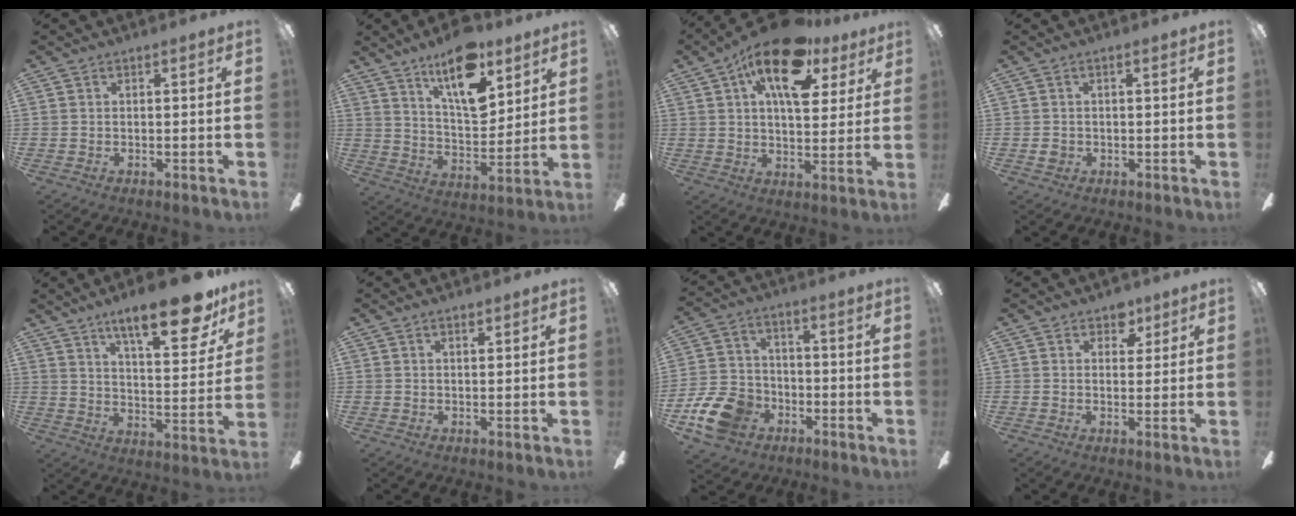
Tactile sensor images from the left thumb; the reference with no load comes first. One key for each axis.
{"total": 18.1, "fx": 11.4, "fy": 7.8, "fz": 11.7, "tx": -0.185, "ty": -0.057, "tz": 0.191}
{"total": 18.1, "fx": 9.8, "fy": 8.0, "fz": 12.9, "tx": -0.200, "ty": -0.033, "tz": 0.162}
{"total": 1.4, "fx": -0.2, "fy": 1.2, "fz": 0.8, "tx": -0.015, "ty": 0.004, "tz": -0.005}
{"total": 18.8, "fx": 12.9, "fy": 5.9, "fz": 12.4, "tx": -0.180, "ty": -0.077, "tz": 0.205}
{"total": 1.3, "fx": 1.0, "fy": 0.5, "fz": 0.7, "tx": -0.008, "ty": -0.002, "tz": 0.015}
{"total": 13.4, "fx": -6.6, "fy": 9.7, "fz": 6.5, "tx": -0.154, "ty": 0.049, "tz": -0.120}
{"total": 4.3, "fx": 2.9, "fy": 2.9, "fz": 1.5, "tx": -0.005, "ty": -0.010, "tz": 0.047}